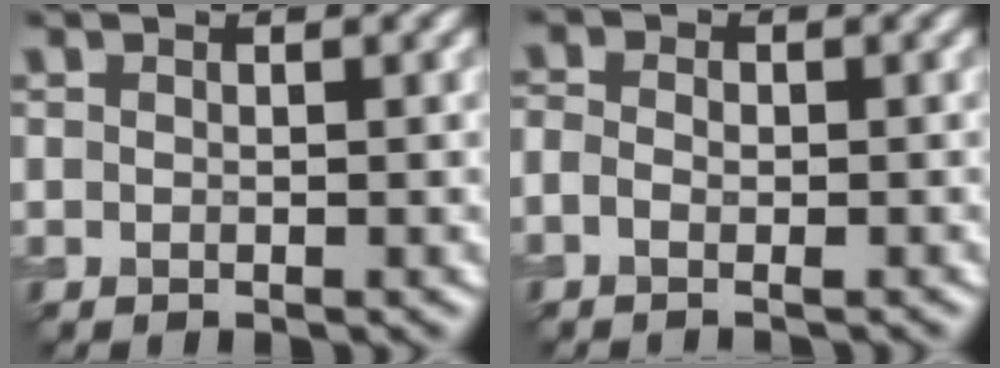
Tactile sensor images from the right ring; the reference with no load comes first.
{"total": 2.8, "force": [-0.9, 1.9, 1.8], "torque": [-0.018, 0.016, -0.023]}